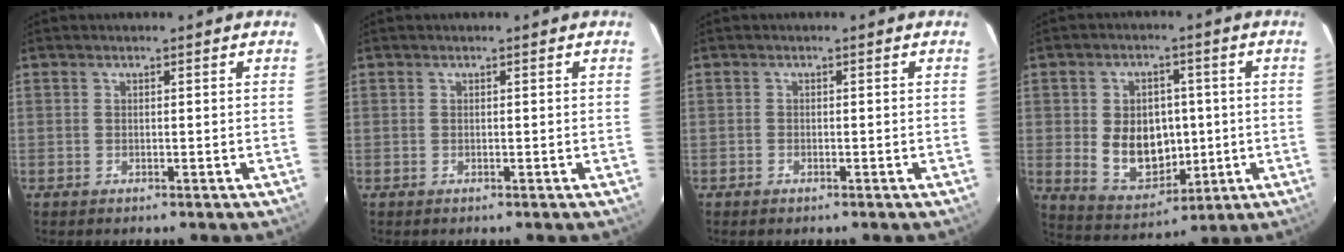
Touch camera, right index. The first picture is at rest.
{"total": 0.0}
{"total": 0.7, "force": [-0.6, 0.4, 0.1], "torque": [-0.003, -0.001, -0.012]}
{"total": 11.4, "force": [-0.4, 8.8, 7.2], "torque": [-0.150, 0.001, 0.018]}